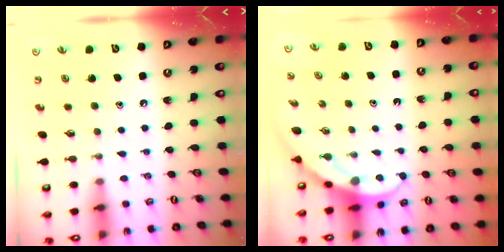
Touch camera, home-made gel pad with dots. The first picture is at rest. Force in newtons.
{"total": 4.0, "press": 4.0, "slide": 0.4}